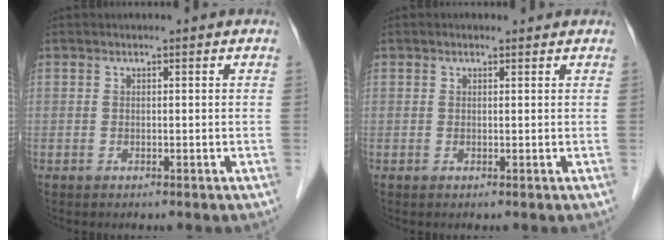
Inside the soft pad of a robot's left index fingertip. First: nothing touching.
{"total": 0.6, "force": [0.5, 0.3, 0.1], "torque": [-0.012, 0.001, 0.006]}